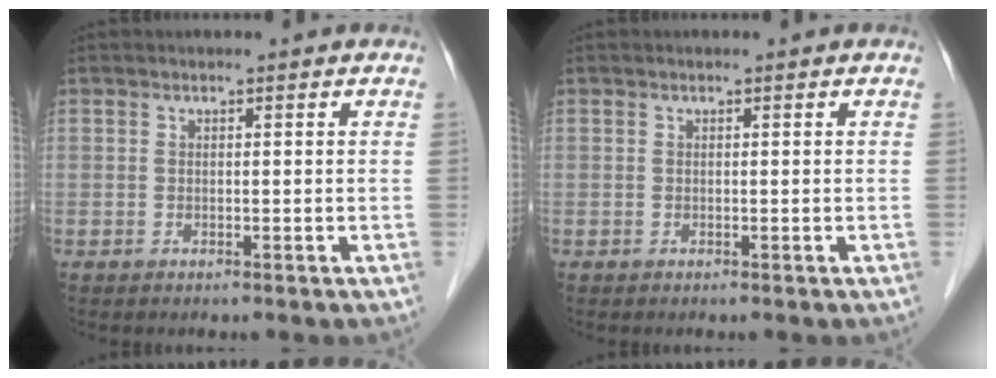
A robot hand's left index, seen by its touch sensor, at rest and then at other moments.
{"total": 0.0}